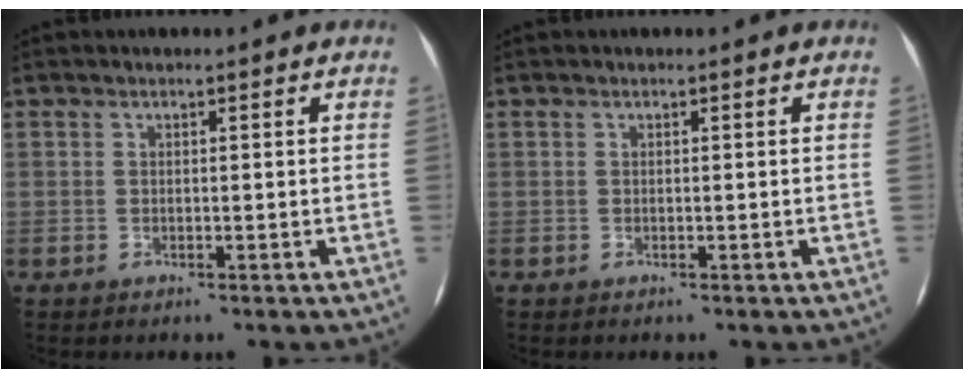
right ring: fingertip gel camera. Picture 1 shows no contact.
{"total": 0.0}